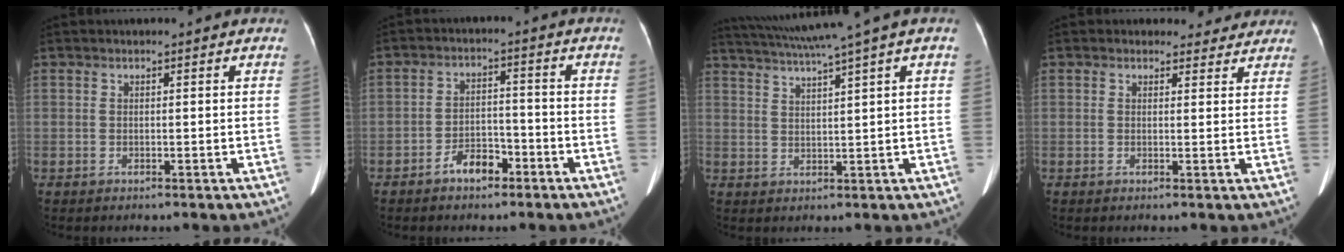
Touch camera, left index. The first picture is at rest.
{"total": 4.8, "force": [-3.3, 2.3, 2.6], "torque": [-0.048, 0.012, -0.054]}
{"total": 9.0, "force": [6.7, -2.0, 5.7], "torque": [-0.098, 0.018, 0.104]}
{"total": 3.7, "force": [3.1, 2.0, -0.1], "torque": [0.010, 0.002, 0.023]}